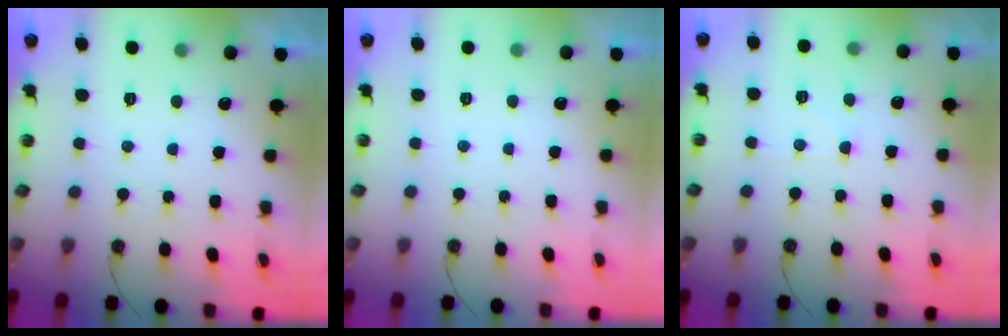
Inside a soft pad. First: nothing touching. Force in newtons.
{"total": 0.0}
{"total": 4.1, "press": 4.1, "slide": 0.6}